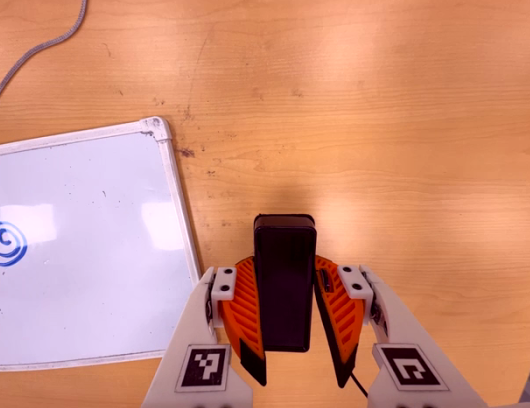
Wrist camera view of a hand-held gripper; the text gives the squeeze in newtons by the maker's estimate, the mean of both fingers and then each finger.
{"total": 8.9, "left": 7.2, "right": 10.7}